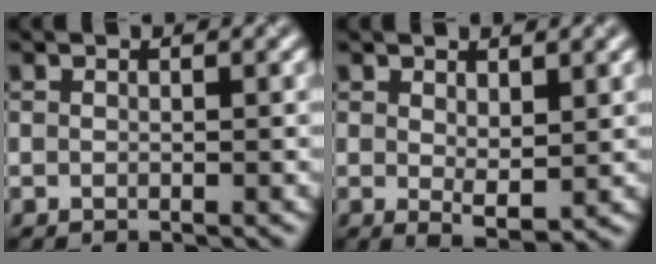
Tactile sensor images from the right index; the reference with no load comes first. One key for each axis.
{"total": 2.2, "fx": 0.9, "fy": 0.8, "fz": 1.8, "tx": -0.032, "ty": -0.009, "tz": 0.019}